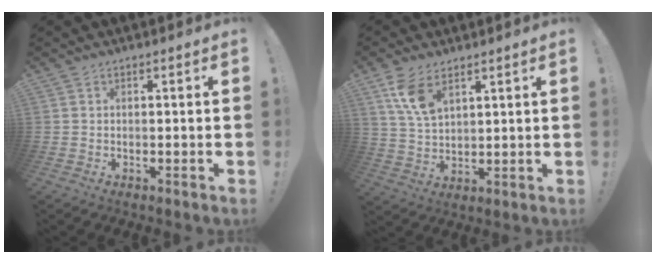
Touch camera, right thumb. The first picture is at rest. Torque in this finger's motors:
{"motor_torque": [0.05, 0.09, 0.37, 0.41, 0.04]}